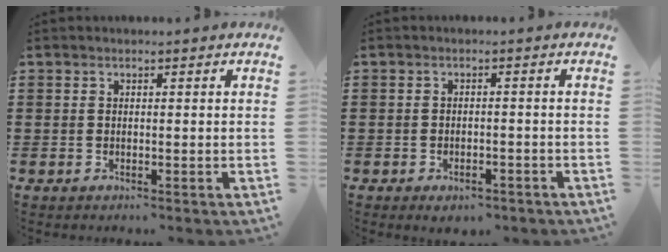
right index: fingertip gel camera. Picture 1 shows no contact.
{"total": 2.0, "force": [-1.9, 0.6, 0.3], "torque": [-0.011, 0.000, -0.040]}